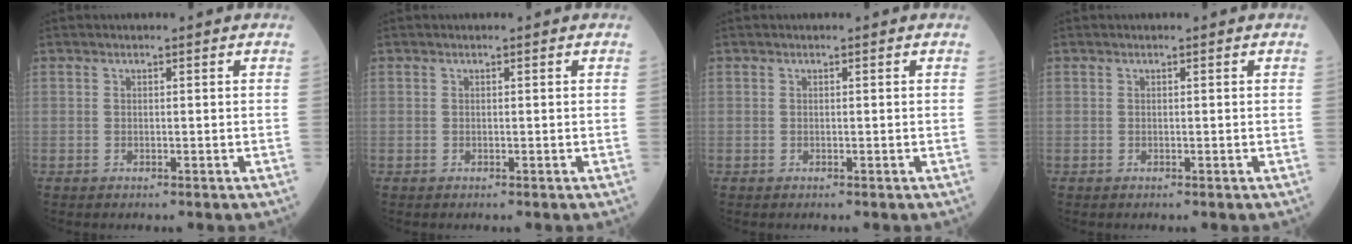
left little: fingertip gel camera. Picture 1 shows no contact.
{"total": 0.0}
{"total": 0.0}
{"total": 0.0}